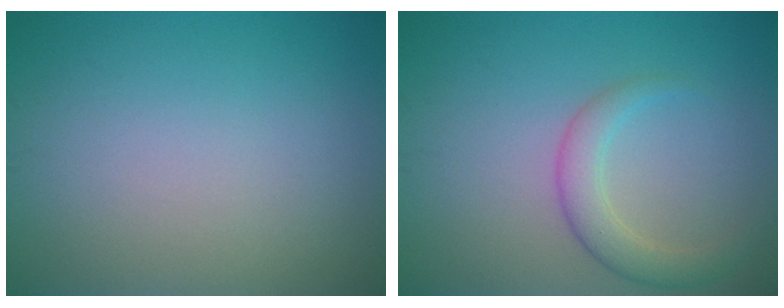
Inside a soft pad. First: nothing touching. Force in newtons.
{"total": 2.9, "press": 2.9, "slide": 0.2}